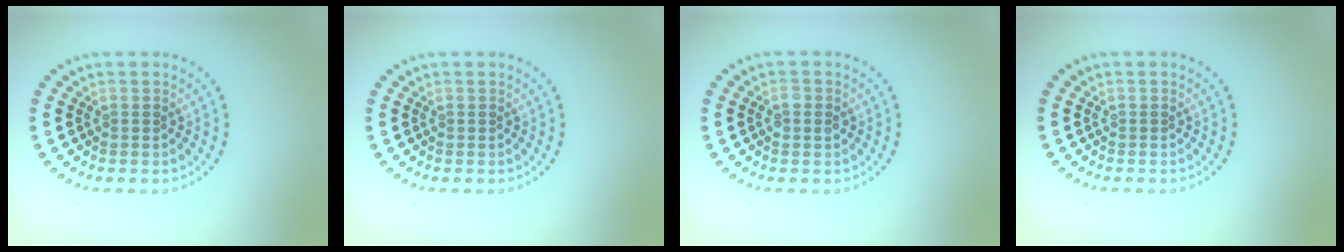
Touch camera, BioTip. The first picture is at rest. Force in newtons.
{"total": 0.0}
{"total": 1.1, "press": 1.1, "slide": 0.1}
{"total": 0.0}